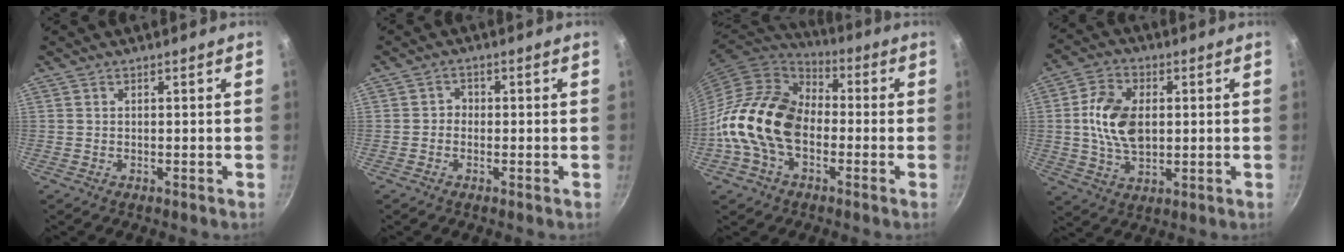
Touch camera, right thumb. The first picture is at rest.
{"total": 1.7, "force": [-0.6, 1.4, 0.6], "torque": [-0.001, 0.009, -0.015]}
{"total": 17.6, "force": [-3.0, 12.2, 12.4], "torque": [-0.198, 0.039, -0.075]}
{"total": 11.4, "force": [1.0, 7.3, 8.8], "torque": [-0.147, 0.001, 0.016]}